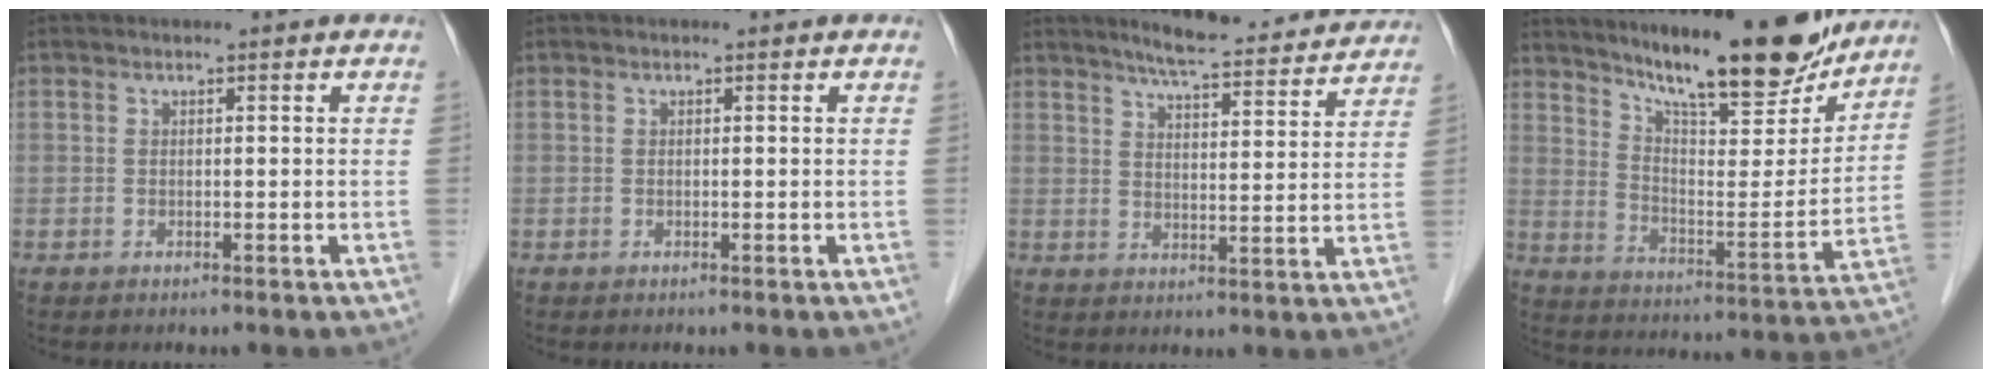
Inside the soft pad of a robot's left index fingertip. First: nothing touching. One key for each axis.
{"total": 0.0}
{"total": 14.2, "fx": 13.0, "fy": 1.9, "fz": 5.3, "tx": -0.070, "ty": -0.002, "tz": 0.165}
{"total": 20.0, "fx": 16.6, "fy": 3.1, "fz": 10.8, "tx": -0.166, "ty": -0.025, "tz": 0.254}